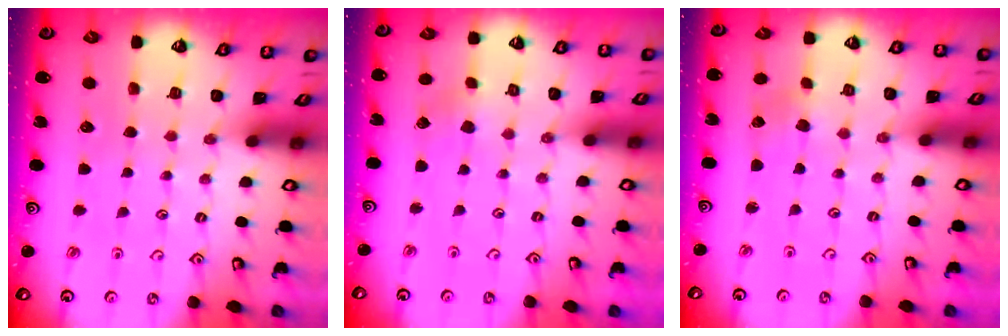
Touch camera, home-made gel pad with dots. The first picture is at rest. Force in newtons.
{"total": 1.8, "press": 1.8, "slide": 0.3}
{"total": 2.6, "press": 2.6, "slide": 0.4}